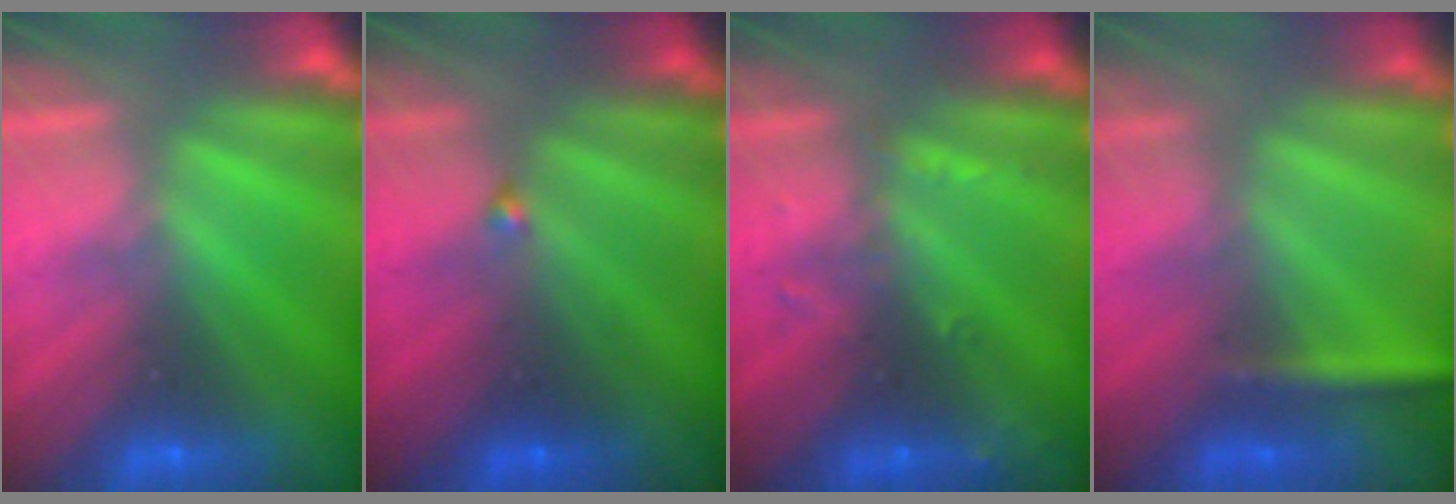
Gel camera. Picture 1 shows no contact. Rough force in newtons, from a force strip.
{"total": 1.9}
{"total": 2.8}
{"total": 3.0}